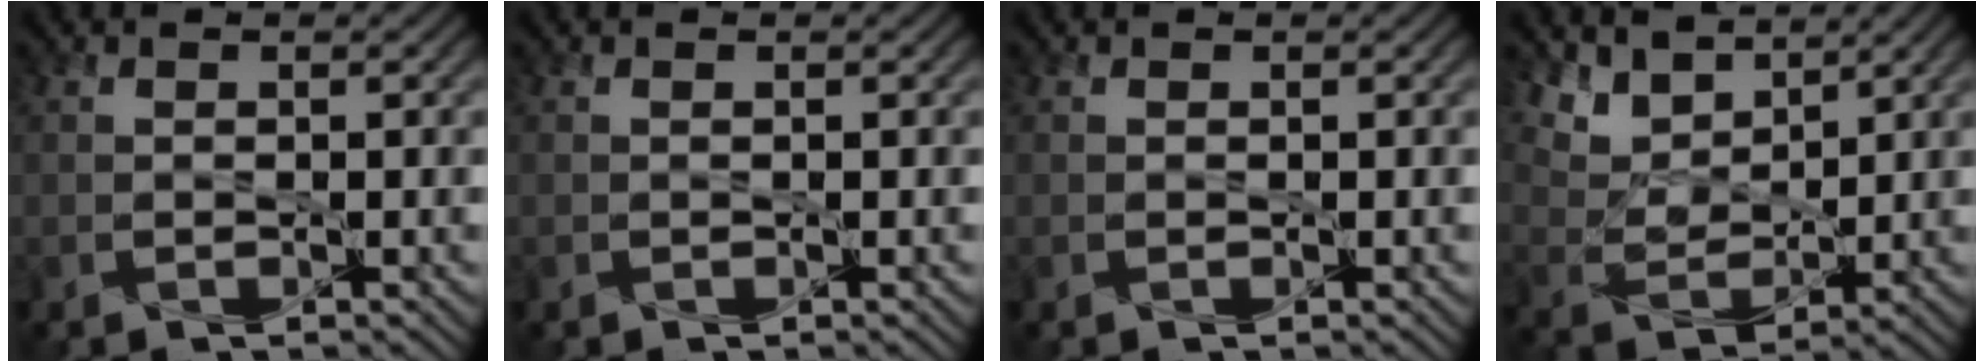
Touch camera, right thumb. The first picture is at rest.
{"total": 0.0}
{"total": 0.0}
{"total": 7.9, "force": [6.0, 3.7, 3.5], "torque": [-0.098, -0.015, 0.132]}